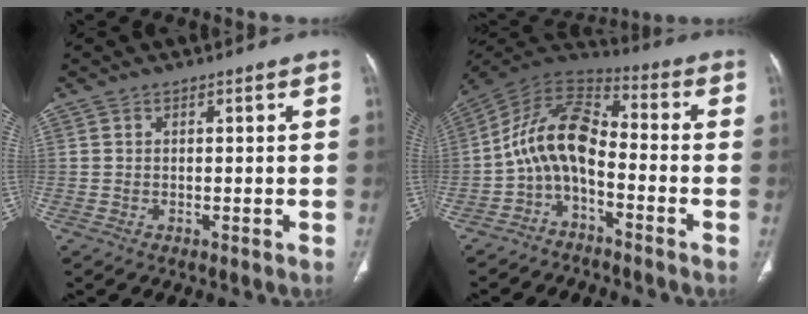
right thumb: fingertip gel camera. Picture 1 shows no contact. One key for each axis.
{"total": 11.1, "fx": -3.7, "fy": 5.8, "fz": 8.7, "tx": -0.157, "ty": 0.081, "tz": -0.082}